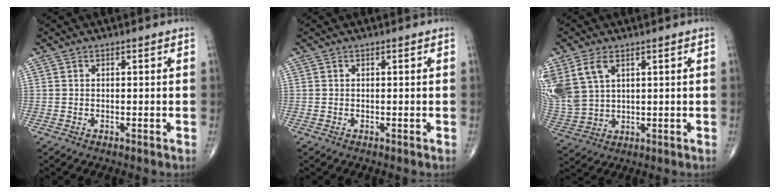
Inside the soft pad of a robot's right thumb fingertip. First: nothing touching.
{"total": 0.0}
{"total": 13.2, "force": [5.4, 8.6, 8.4], "torque": [-0.207, -0.007, 0.123]}